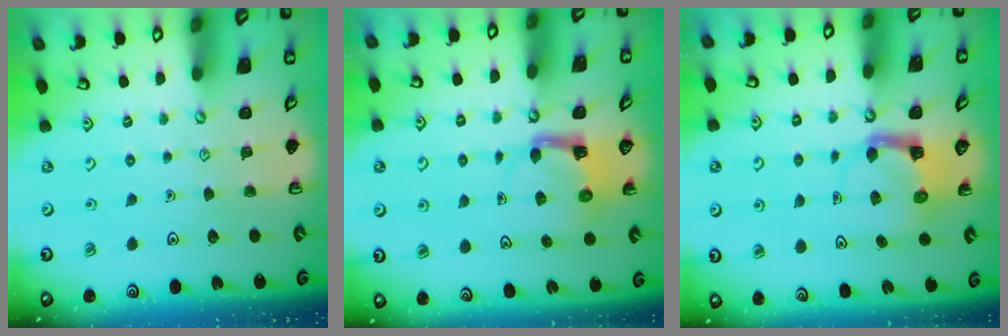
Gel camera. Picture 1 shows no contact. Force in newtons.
{"total": 4.0, "press": 3.9, "slide": 0.7}
{"total": 3.8, "press": 3.8, "slide": 0.3}